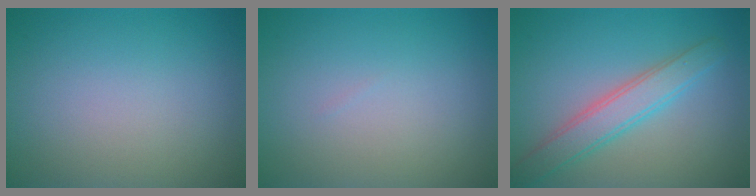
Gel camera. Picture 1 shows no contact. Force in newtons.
{"total": 0.0}
{"total": 3.7, "press": 3.7, "slide": 0.0}